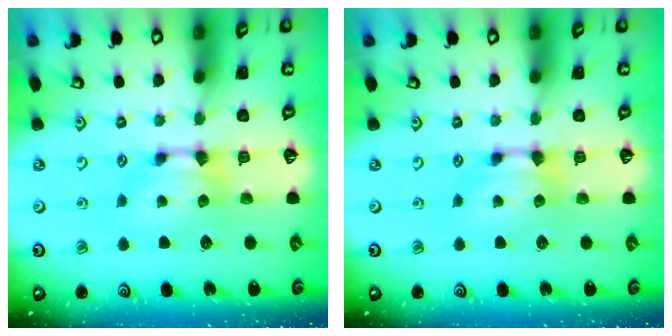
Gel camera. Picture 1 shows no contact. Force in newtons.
{"total": 0.0}